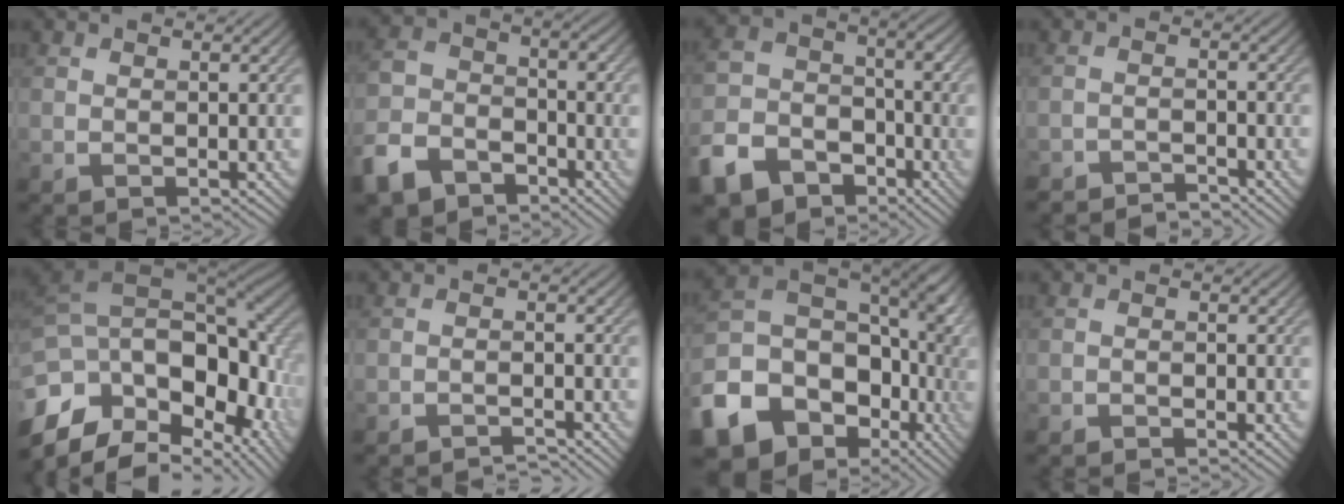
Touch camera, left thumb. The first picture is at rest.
{"total": 8.6, "force": [-5.5, 5.4, 3.7], "torque": [-0.098, -0.011, -0.123]}
{"total": 10.6, "force": [-6.1, 7.4, 4.5], "torque": [-0.132, -0.028, -0.119]}
{"total": 2.9, "force": [-2.9, 0.3, 0.3], "torque": [-0.002, 0.002, -0.055]}
{"total": 18.7, "force": [-3.8, 11.8, 14.0], "torque": [-0.265, -0.008, -0.049]}
{"total": 2.6, "force": [-2.5, 0.1, 0.7], "torque": [-0.008, 0.006, -0.042]}
{"total": 19.9, "force": [-8.2, 15.4, 9.6], "torque": [-0.238, -0.036, -0.125]}
{"total": 0.8, "force": [-0.8, 0.1, 0.2], "torque": [-0.004, 0.001, -0.015]}